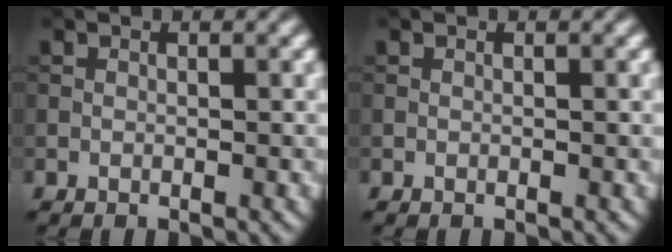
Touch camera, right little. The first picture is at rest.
{"total": 0.0}